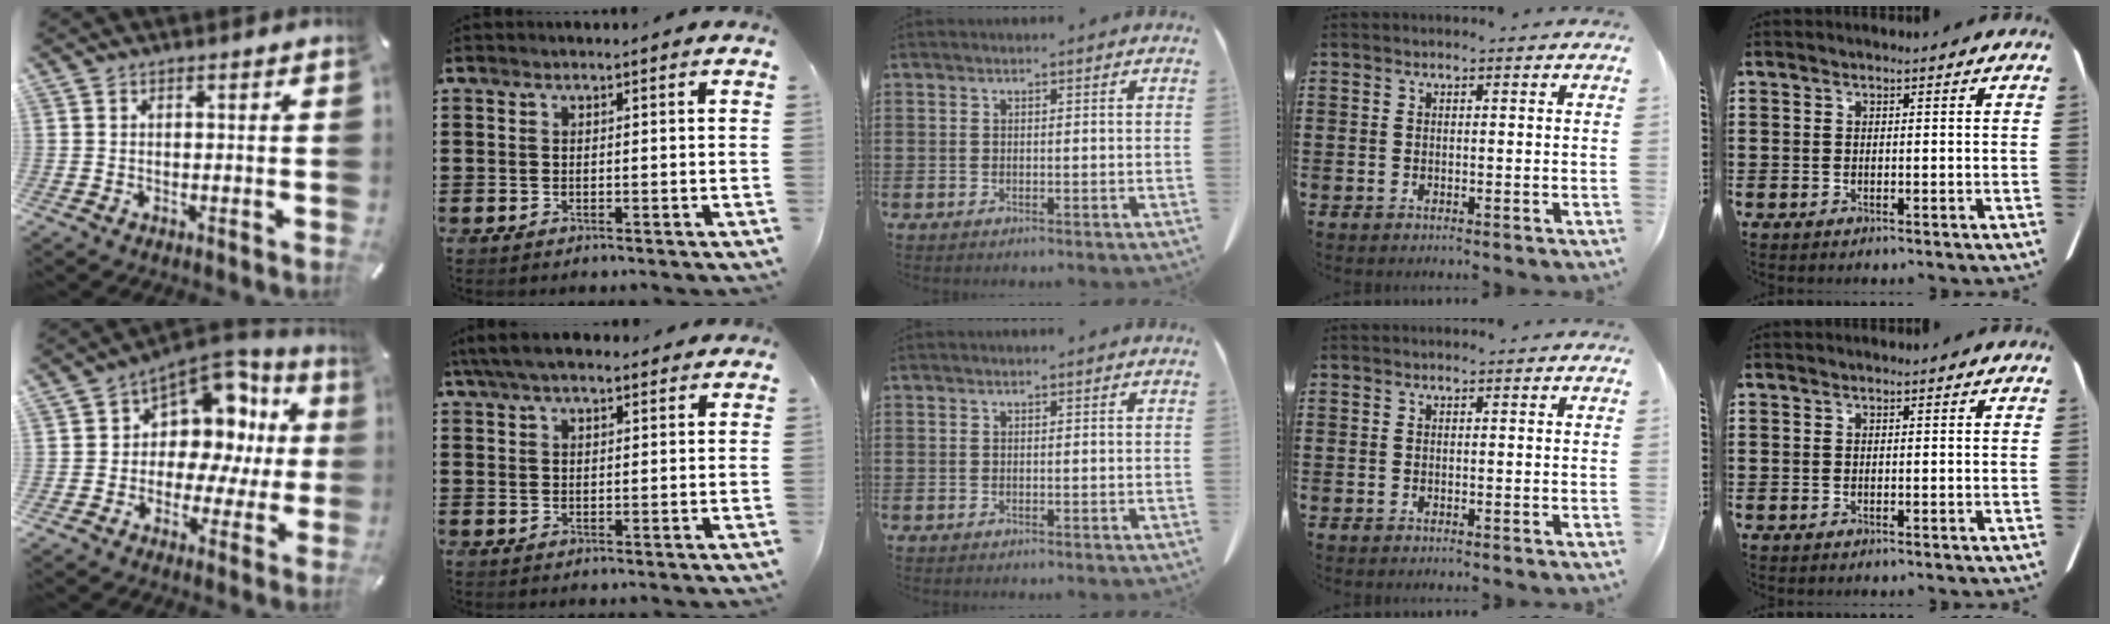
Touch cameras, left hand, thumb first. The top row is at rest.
{"thumb": {"total": 12.0, "force": [5.0, 9.0, 6.2], "torque": [-0.073, -0.061, 0.089]}, "index": {"total": 4.8, "force": [3.7, 1.4, 2.7], "torque": [-0.061, 0.003, 0.069]}}